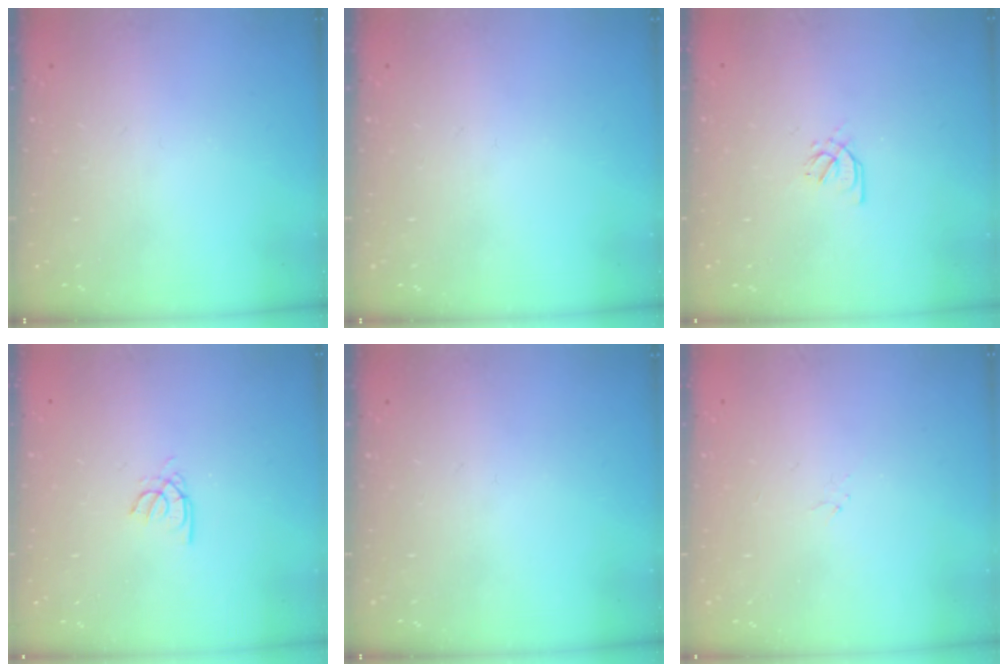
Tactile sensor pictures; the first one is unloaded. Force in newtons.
{"total": 0.0}
{"total": 2.6, "press": 2.5, "slide": 0.7}
{"total": 2.6, "press": 2.6, "slide": 0.4}
{"total": 0.0}
{"total": 0.9, "press": 0.8, "slide": 0.4}